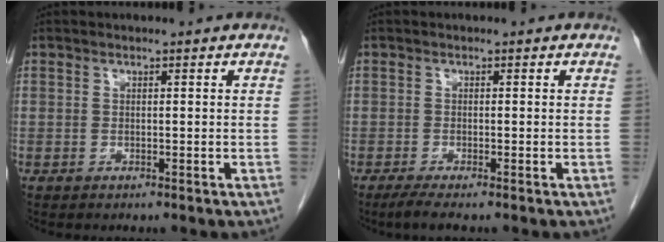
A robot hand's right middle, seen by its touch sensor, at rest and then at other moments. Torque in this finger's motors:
{"motor_torque": [0.34, -0.18, 0.01, 0.00]}